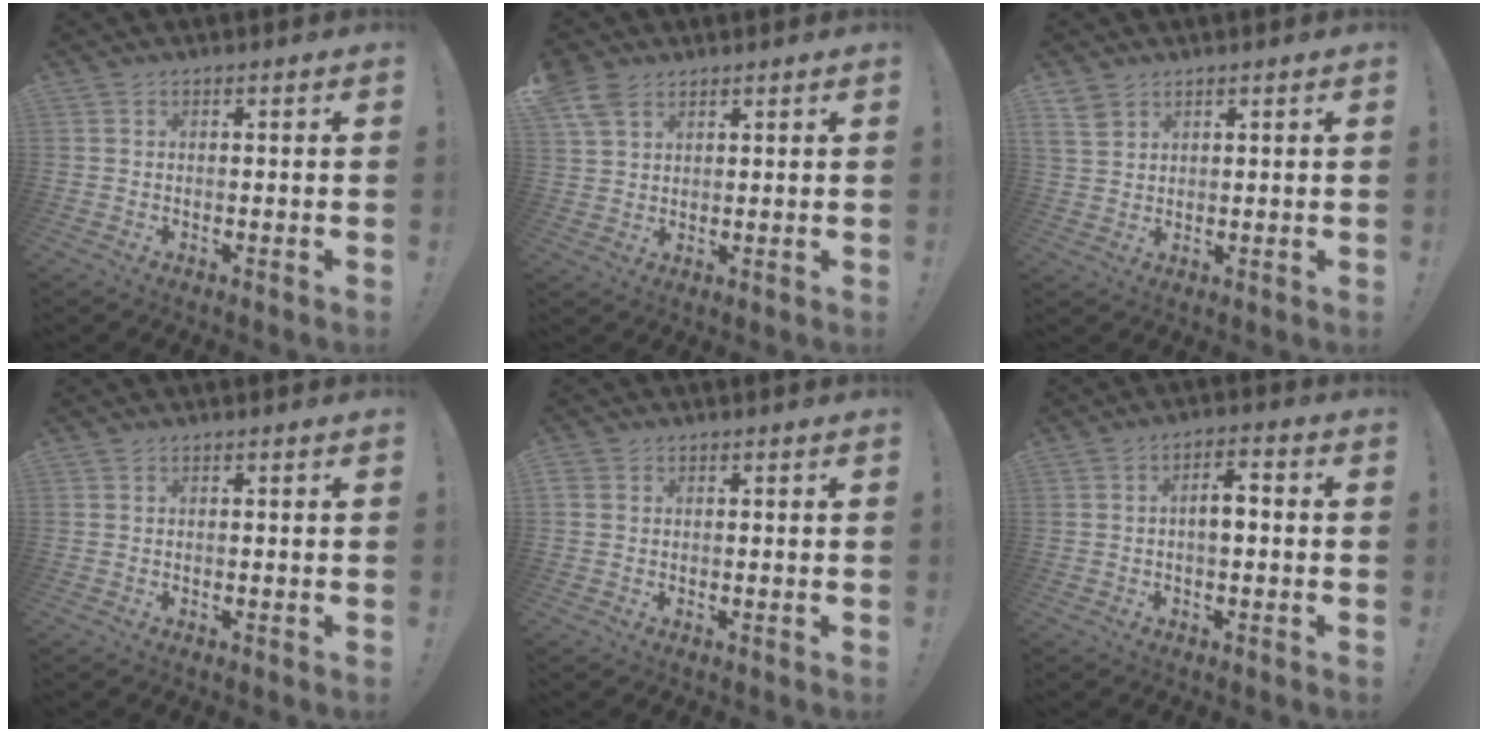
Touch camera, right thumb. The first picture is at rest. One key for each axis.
{"total": 6.7, "fx": 4.1, "fy": 4.0, "fz": 3.5, "tx": -0.068, "ty": -0.008, "tz": 0.083}
{"total": 4.3, "fx": 3.2, "fy": 2.3, "fz": 1.7, "tx": -0.036, "ty": -0.013, "tz": 0.064}
{"total": 0.0}
{"total": 1.6, "fx": 0.6, "fy": 1.3, "fz": 0.7, "tx": -0.019, "ty": 0.006, "tz": 0.013}
{"total": 5.1, "fx": -0.7, "fy": 2.3, "fz": 4.5, "tx": -0.064, "ty": 0.008, "tz": -0.016}